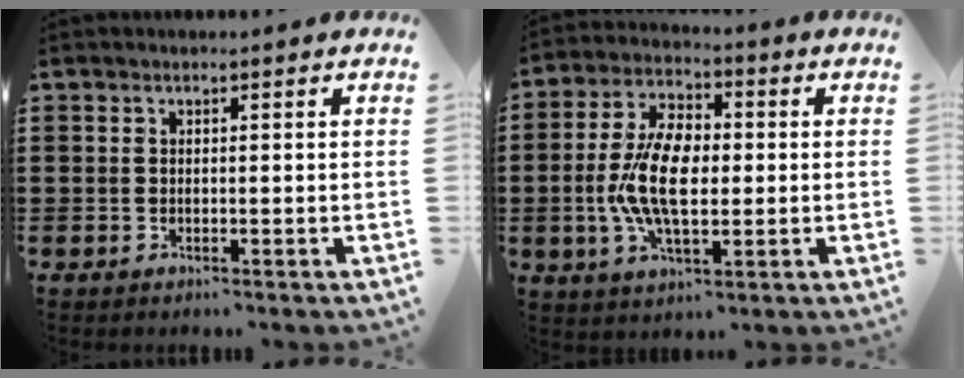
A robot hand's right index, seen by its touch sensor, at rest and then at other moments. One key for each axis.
{"total": 10.0, "fx": -0.9, "fy": 5.3, "fz": 8.5, "tx": -0.186, "ty": 0.006, "tz": -0.021}